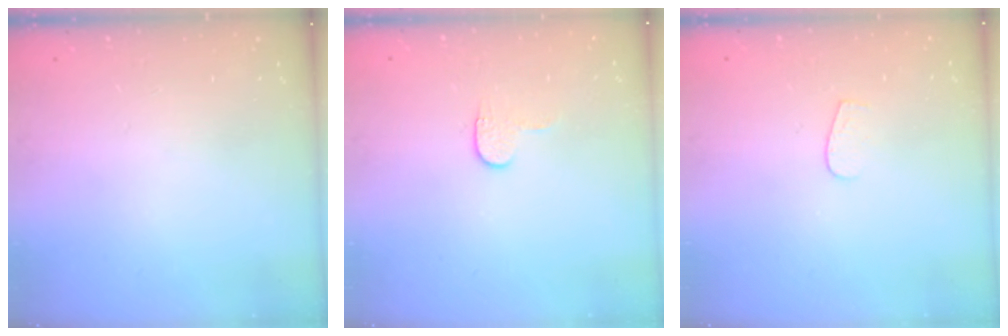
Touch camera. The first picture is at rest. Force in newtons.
{"total": 3.8, "press": 3.8, "slide": 0.4}
{"total": 3.3, "press": 3.3, "slide": 0.2}